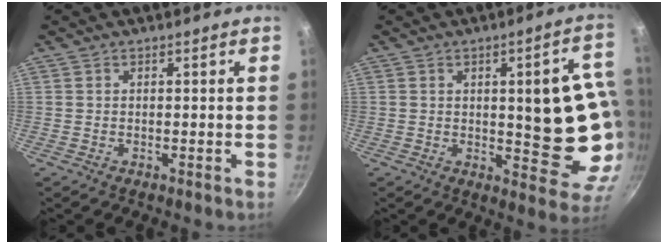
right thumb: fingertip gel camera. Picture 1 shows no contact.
{"total": 16.2, "force": [0.6, 6.0, 15.0], "torque": [-0.140, -0.012, 0.011]}